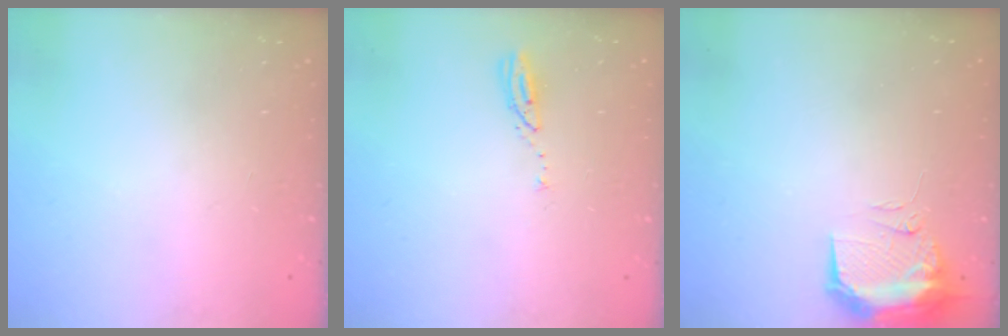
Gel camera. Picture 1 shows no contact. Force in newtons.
{"total": 3.7, "press": 3.7, "slide": 0.3}
{"total": 10.0, "press": 9.9, "slide": 1.6}